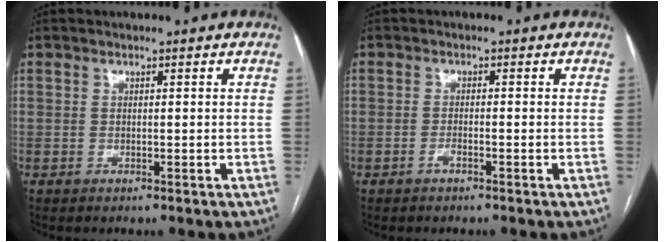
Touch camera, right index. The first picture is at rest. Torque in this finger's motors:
{"motor_torque": [0.00, -0.01, 0.02, 0.02]}